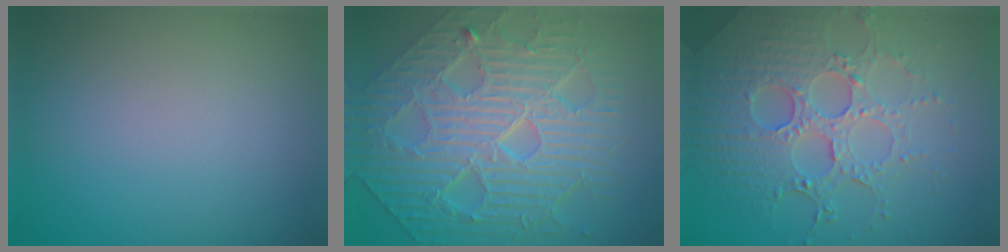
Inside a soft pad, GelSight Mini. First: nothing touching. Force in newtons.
{"total": 10.7, "press": 7.4, "slide": 7.7}
{"total": 6.6, "press": 5.3, "slide": 4.0}